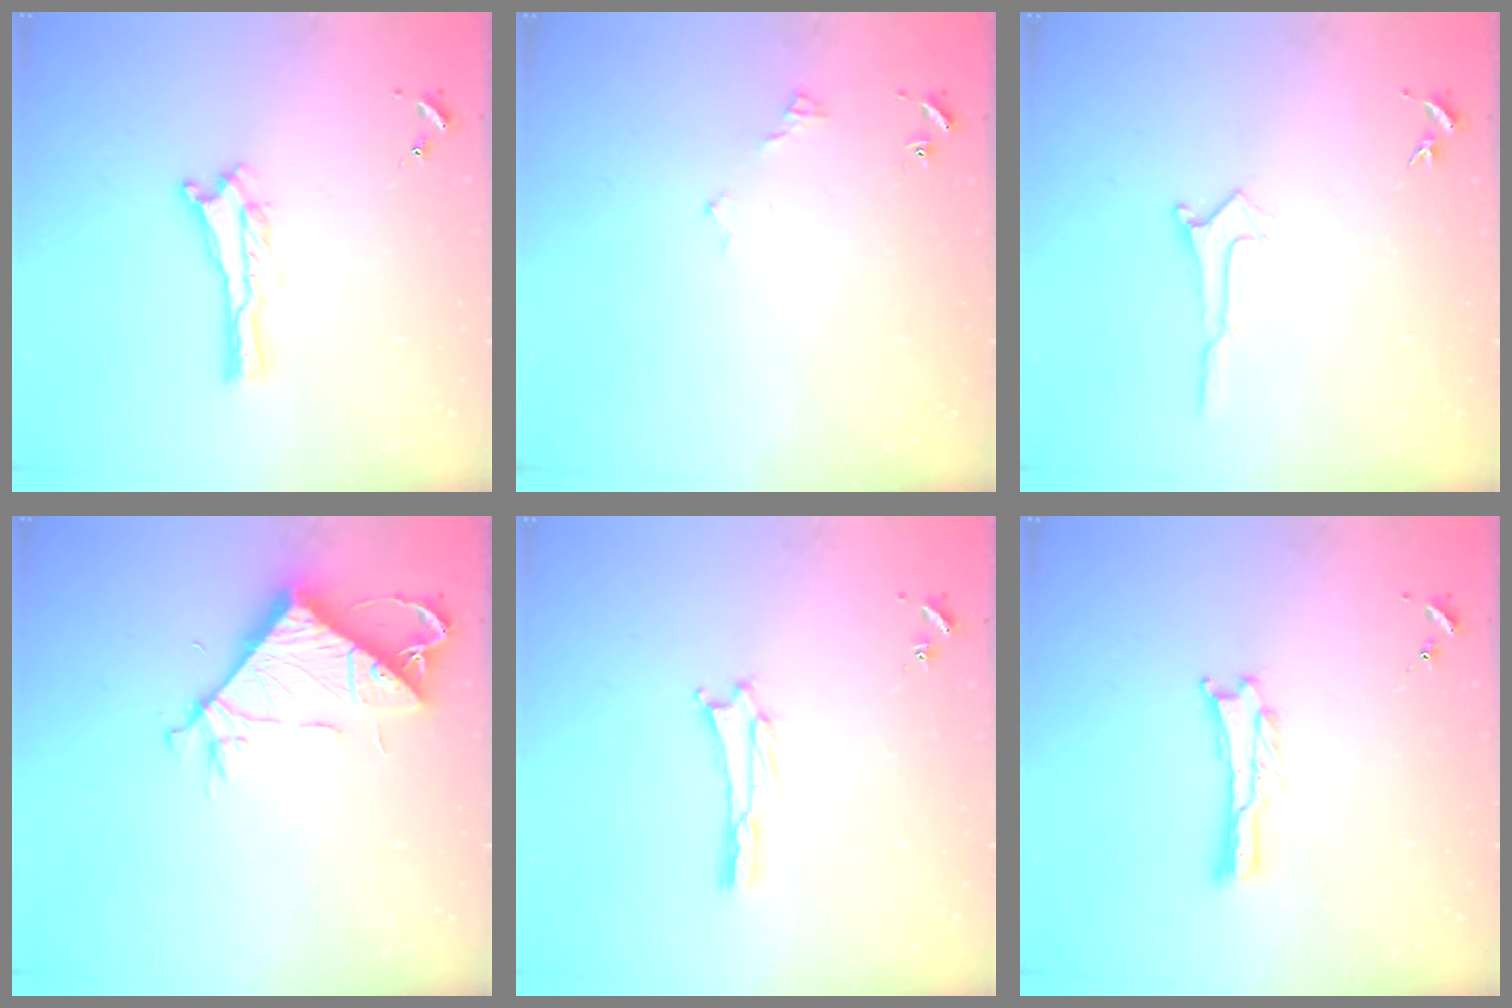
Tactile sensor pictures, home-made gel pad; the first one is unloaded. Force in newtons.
{"total": 2.9, "press": 2.9, "slide": 0.3}
{"total": 0.0}
{"total": 9.5, "press": 9.5, "slide": 0.4}
{"total": 1.6, "press": 1.6, "slide": 0.2}
{"total": 0.0}